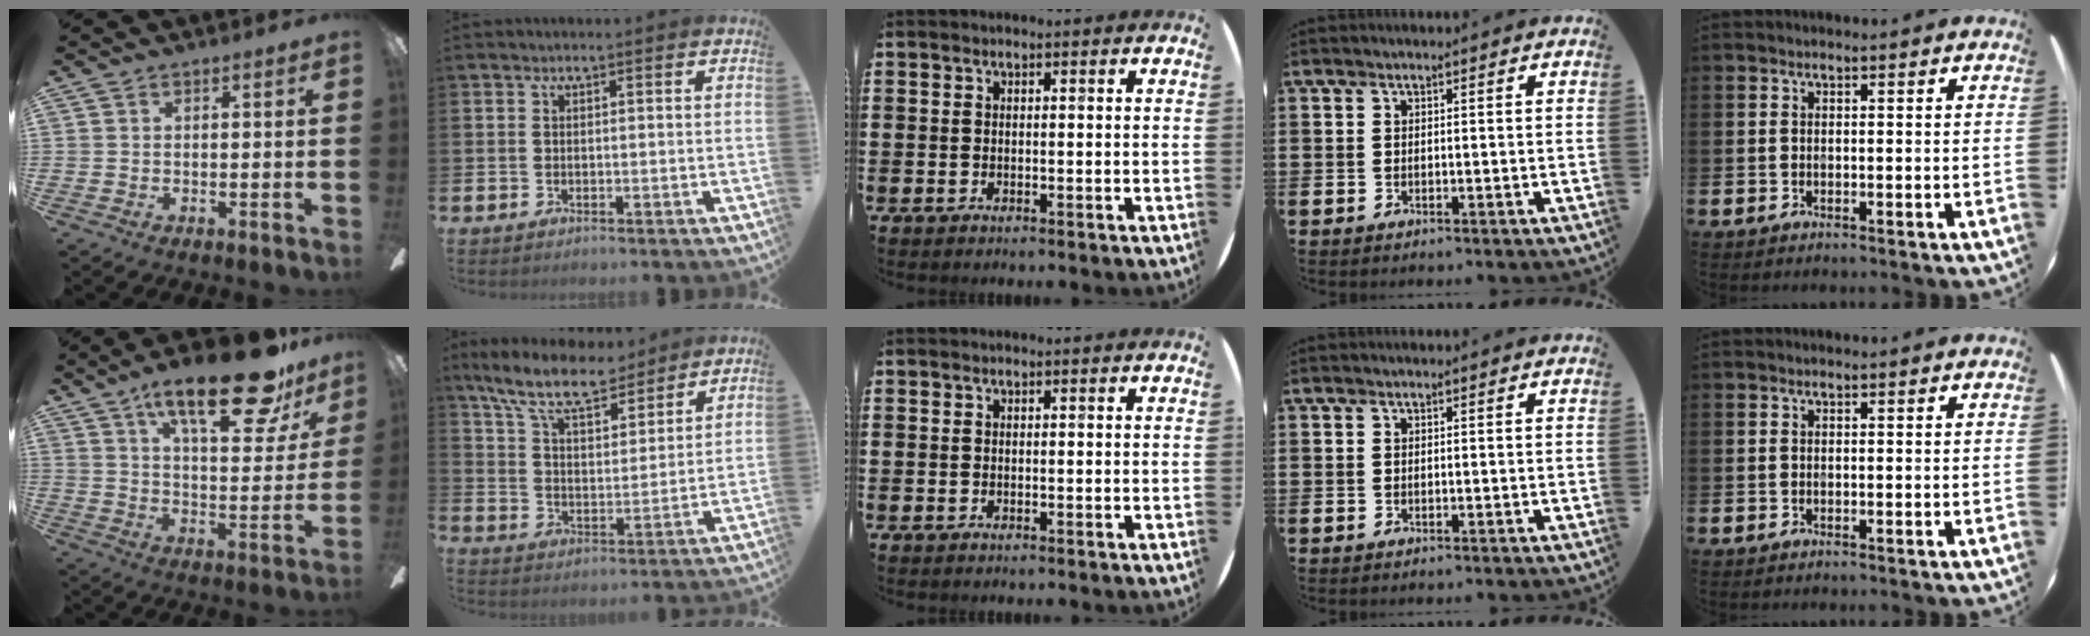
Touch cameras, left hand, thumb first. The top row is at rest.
{"thumb": {"total": 23.5, "force": [15.5, 7.5, 16.0], "torque": [-0.240, -0.086, 0.246]}, "index": {"total": 10.2, "force": [8.9, 2.8, 4.2], "torque": [-0.112, -0.041, 0.160]}}